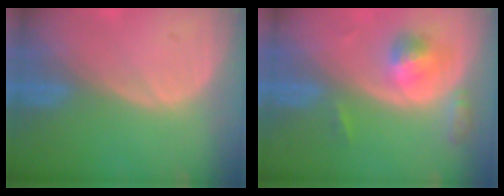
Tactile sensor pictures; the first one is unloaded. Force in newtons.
{"total": 5.3, "press": 4.9, "slide": 1.9}